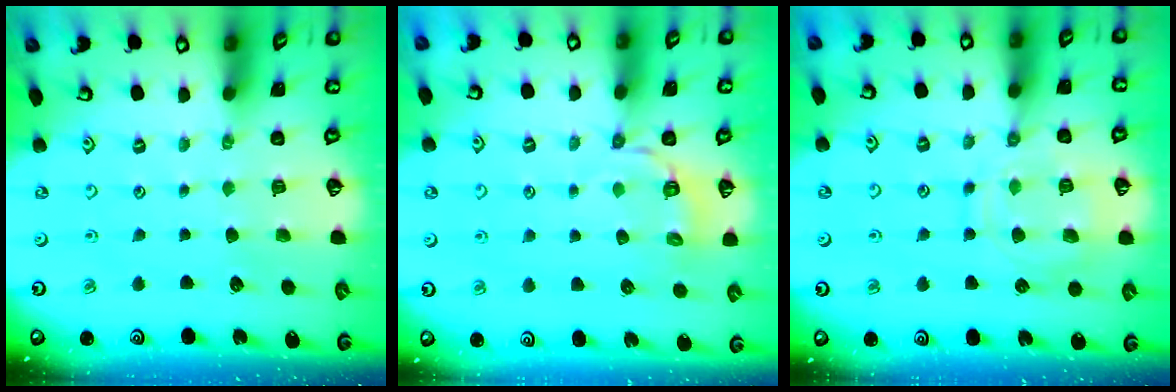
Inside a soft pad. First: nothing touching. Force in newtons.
{"total": 5.5, "press": 5.3, "slide": 1.7}
{"total": 12.8, "press": 12.8, "slide": 1.1}